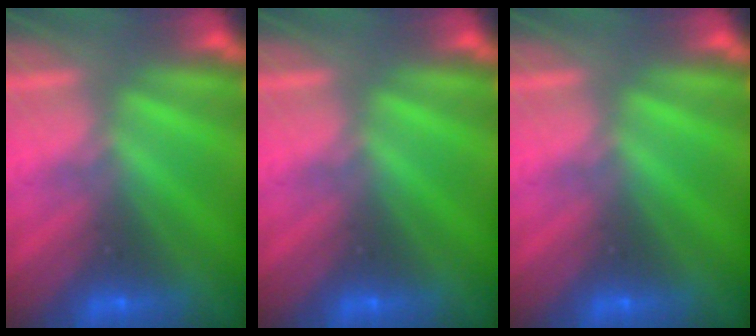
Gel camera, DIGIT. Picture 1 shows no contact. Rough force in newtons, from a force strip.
{"total": 0.0}
{"total": 0.0}